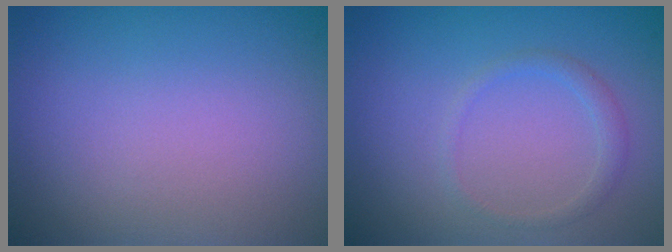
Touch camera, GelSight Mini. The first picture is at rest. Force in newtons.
{"total": 1.2, "press": 1.1, "slide": 0.1}